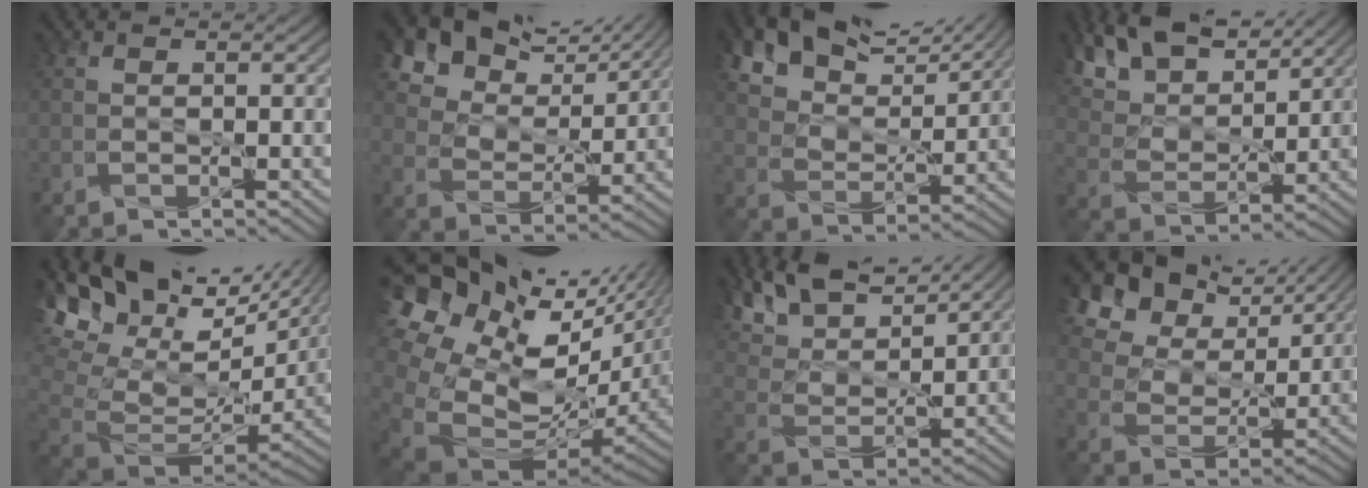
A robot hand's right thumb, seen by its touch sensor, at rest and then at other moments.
{"total": 14.3, "force": [10.8, 7.3, 5.9], "torque": [-0.158, 0.015, 0.178]}
{"total": 16.5, "force": [12.5, 7.8, 7.5], "torque": [-0.185, 0.018, 0.209]}
{"total": 13.8, "force": [10.8, 5.9, 6.4], "torque": [-0.184, 0.004, 0.198]}
{"total": 17.6, "force": [11.6, 8.2, 10.4], "torque": [-0.195, 0.040, 0.220]}
{"total": 18.6, "force": [6.1, 12.1, 12.7], "torque": [-0.263, -0.009, 0.174]}
{"total": 13.0, "force": [10.6, 4.6, 6.0], "torque": [-0.166, 0.018, 0.174]}
{"total": 13.7, "force": [9.1, 8.3, 6.1], "torque": [-0.170, 0.035, 0.160]}